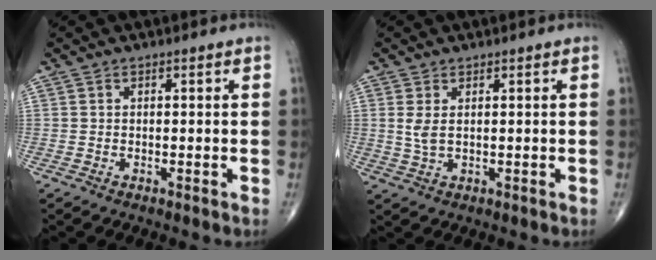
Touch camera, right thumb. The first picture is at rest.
{"total": 2.6, "force": [0.8, 1.2, 2.2], "torque": [-0.051, -0.001, 0.023]}